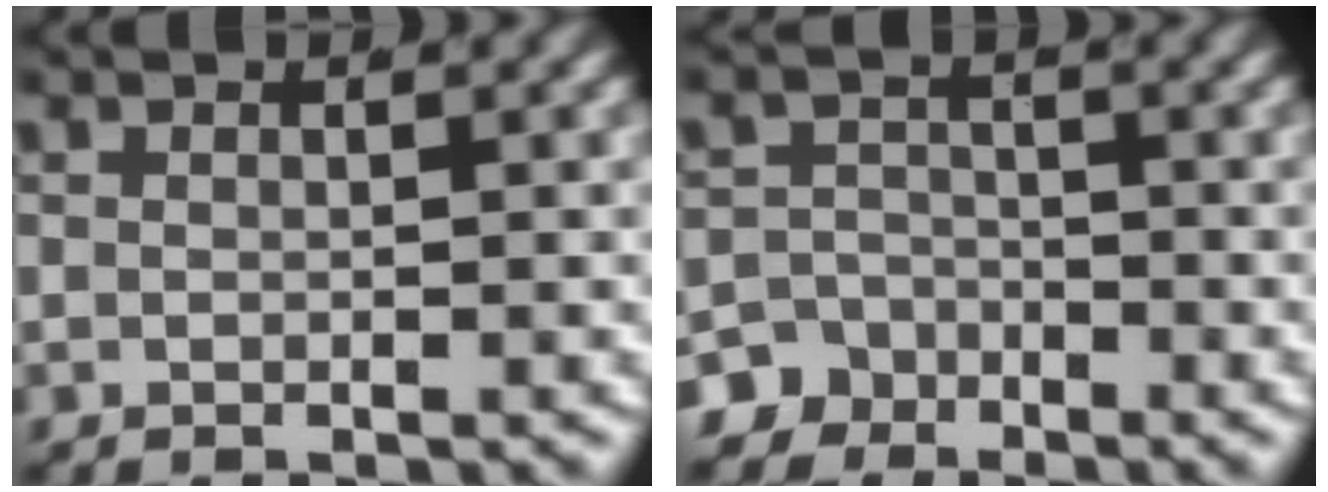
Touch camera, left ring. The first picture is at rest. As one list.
[{"total": 4.8, "force": [-3.4, 3.3, 0.6], "torque": [-0.008, -0.020, -0.058]}]